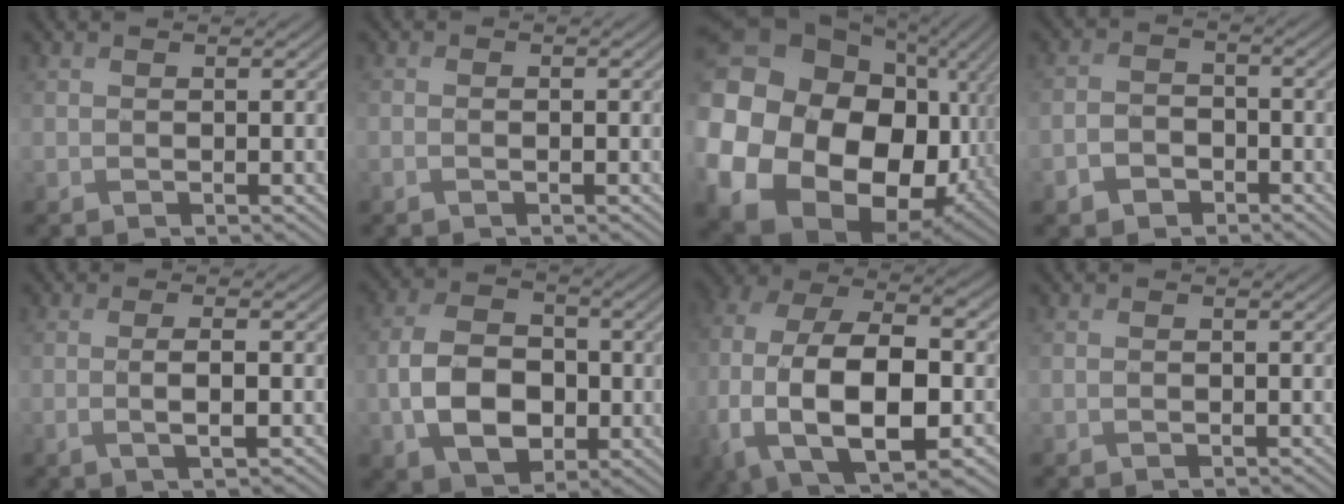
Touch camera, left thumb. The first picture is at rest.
{"total": 0.9, "force": [-0.7, 0.2, 0.4], "torque": [-0.003, 0.001, -0.017]}
{"total": 24.0, "force": [-2.5, 19.1, 14.3], "torque": [-0.343, -0.071, -0.041]}
{"total": 4.0, "force": [-2.7, 2.6, 1.3], "torque": [-0.022, -0.001, -0.060]}
{"total": 2.8, "force": [-0.8, 0.4, 2.7], "torque": [-0.052, 0.001, -0.019]}
{"total": 9.2, "force": [-2.2, 6.5, 6.0], "torque": [-0.127, -0.008, -0.047]}
{"total": 16.9, "force": [-4.6, 9.5, 13.3], "torque": [-0.299, -0.033, -0.057]}
{"total": 0.6, "force": [-0.4, 0.3, 0.2], "torque": [-0.003, 0.000, -0.006]}